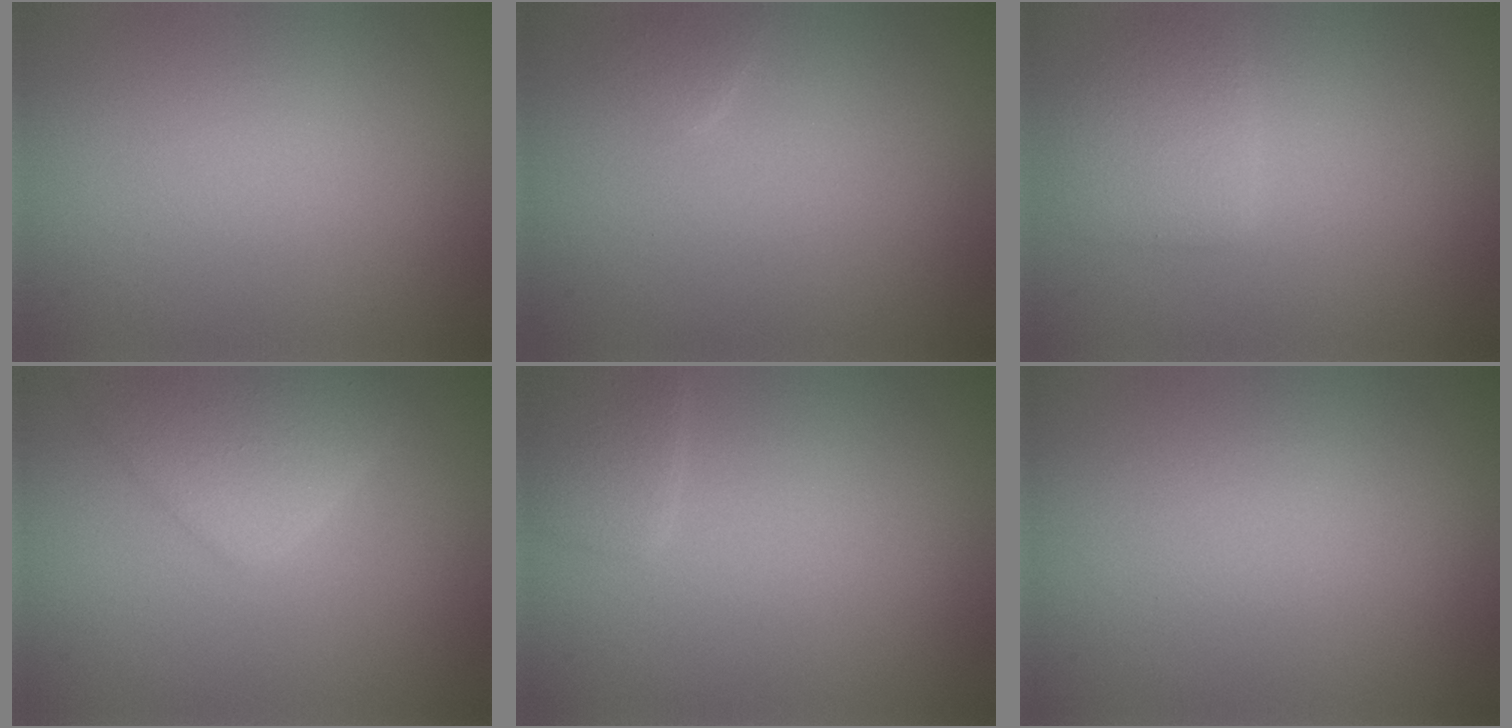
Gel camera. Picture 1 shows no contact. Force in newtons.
{"total": 0.8, "press": 0.7, "slide": 0.1}
{"total": 2.4, "press": 2.4, "slide": 0.2}
{"total": 3.8, "press": 3.8, "slide": 0.2}
{"total": 1.4, "press": 1.4, "slide": 0.0}
{"total": 0.0}